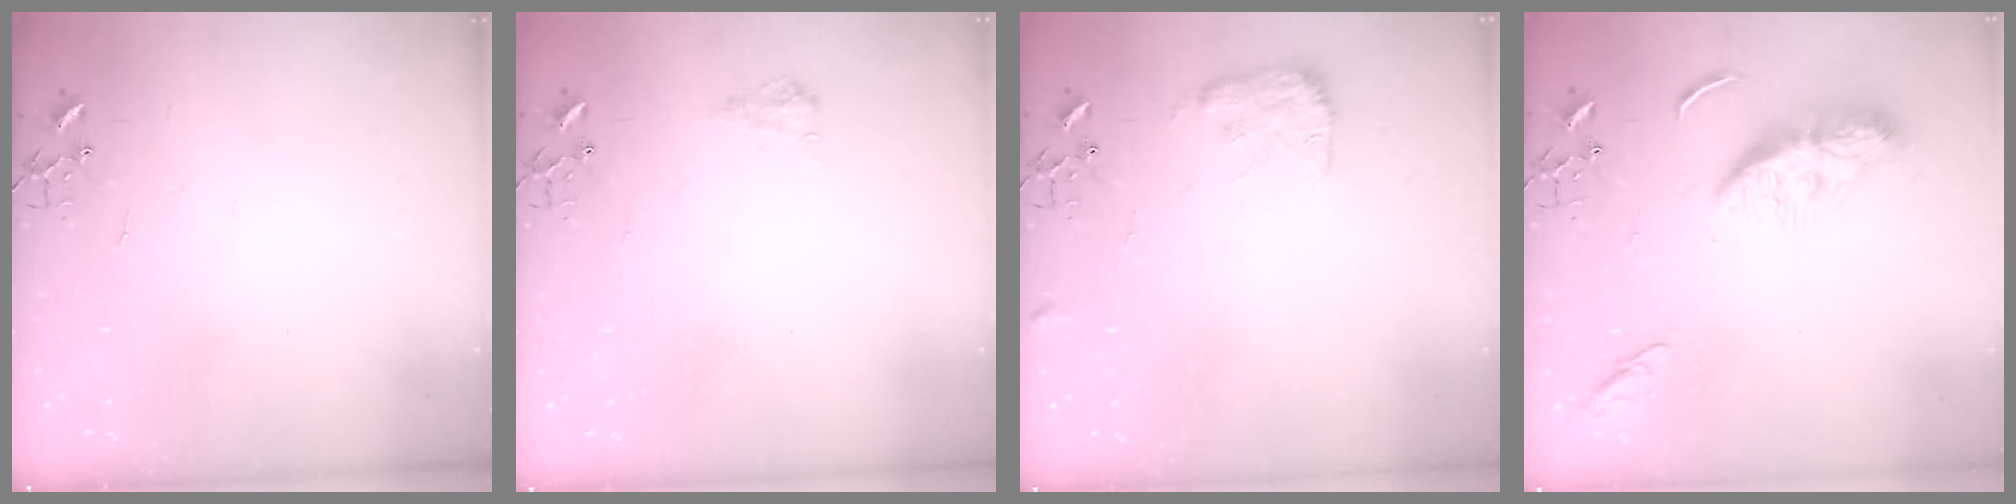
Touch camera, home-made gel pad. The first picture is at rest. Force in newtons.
{"total": 6.8, "press": 6.8, "slide": 0.8}
{"total": 9.2, "press": 9.2, "slide": 0.3}
{"total": 11.4, "press": 11.3, "slide": 1.0}